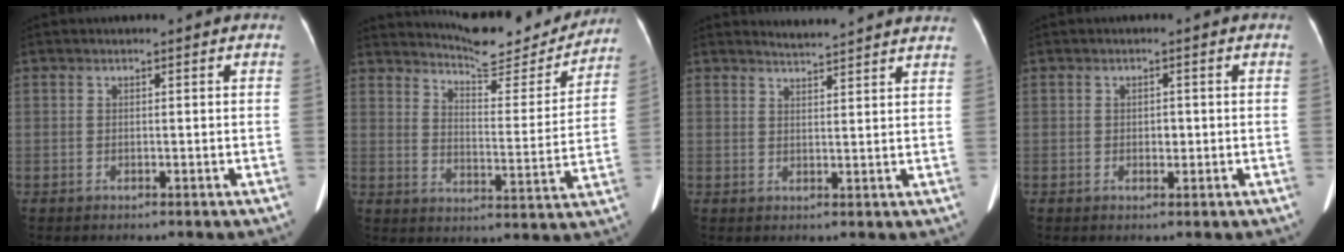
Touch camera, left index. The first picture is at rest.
{"total": 14.8, "force": [14.2, 2.2, 3.7], "torque": [-0.052, -0.033, 0.184]}
{"total": 8.5, "force": [8.3, -0.1, 1.7], "torque": [-0.026, 0.004, 0.091]}
{"total": 1.7, "force": [-1.2, 0.8, 1.0], "torque": [-0.017, 0.001, -0.014]}